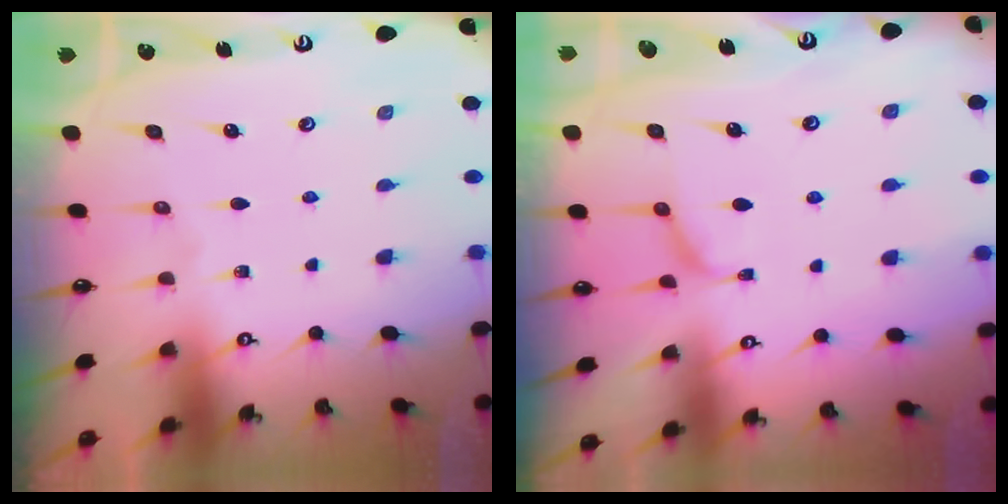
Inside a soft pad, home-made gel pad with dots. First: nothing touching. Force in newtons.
{"total": 2.3, "press": 2.0, "slide": 1.1}